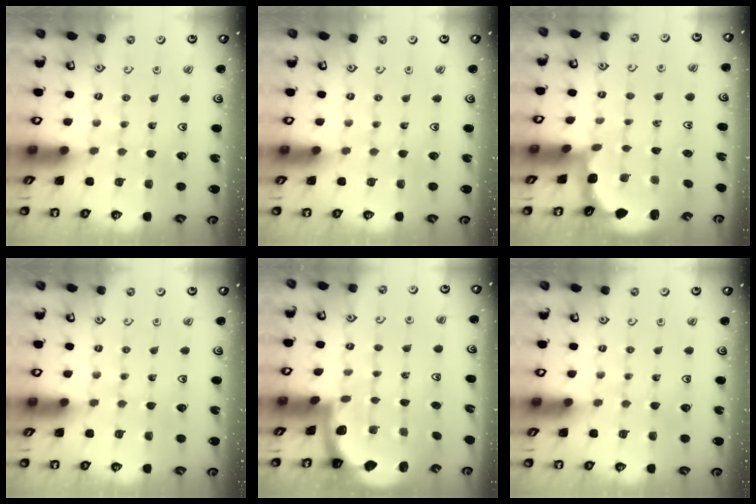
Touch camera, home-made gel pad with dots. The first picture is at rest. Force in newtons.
{"total": 0.0}
{"total": 2.7, "press": 2.4, "slide": 1.4}
{"total": 0.0}
{"total": 2.0, "press": 1.9, "slide": 0.5}
{"total": 0.0}